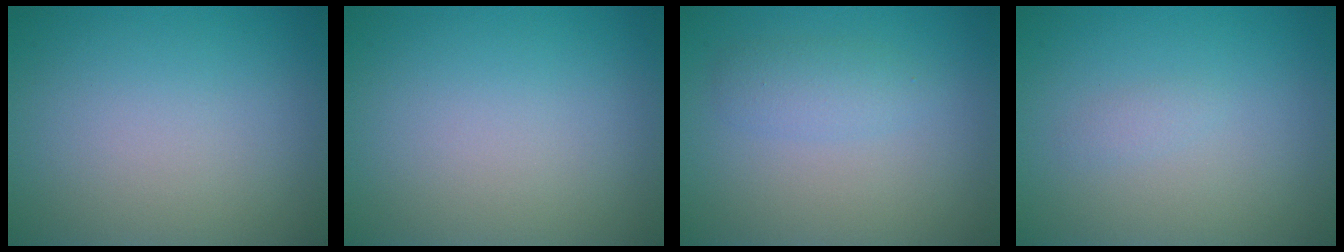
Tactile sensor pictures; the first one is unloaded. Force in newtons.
{"total": 0.0}
{"total": 1.9, "press": 1.9, "slide": 0.1}
{"total": 0.6, "press": 0.6, "slide": 0.0}